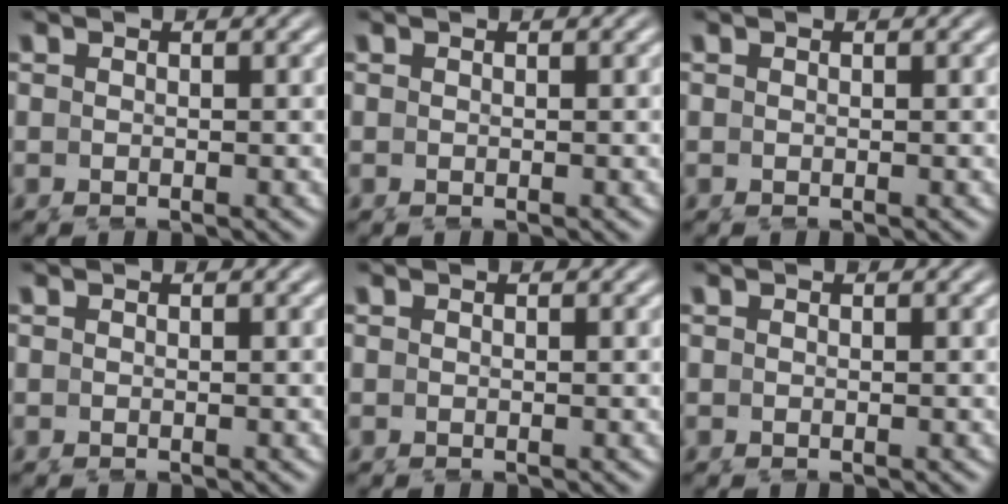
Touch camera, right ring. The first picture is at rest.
{"total": 0.0}
{"total": 0.0}
{"total": 0.0}
{"total": 0.0}
{"total": 0.0}